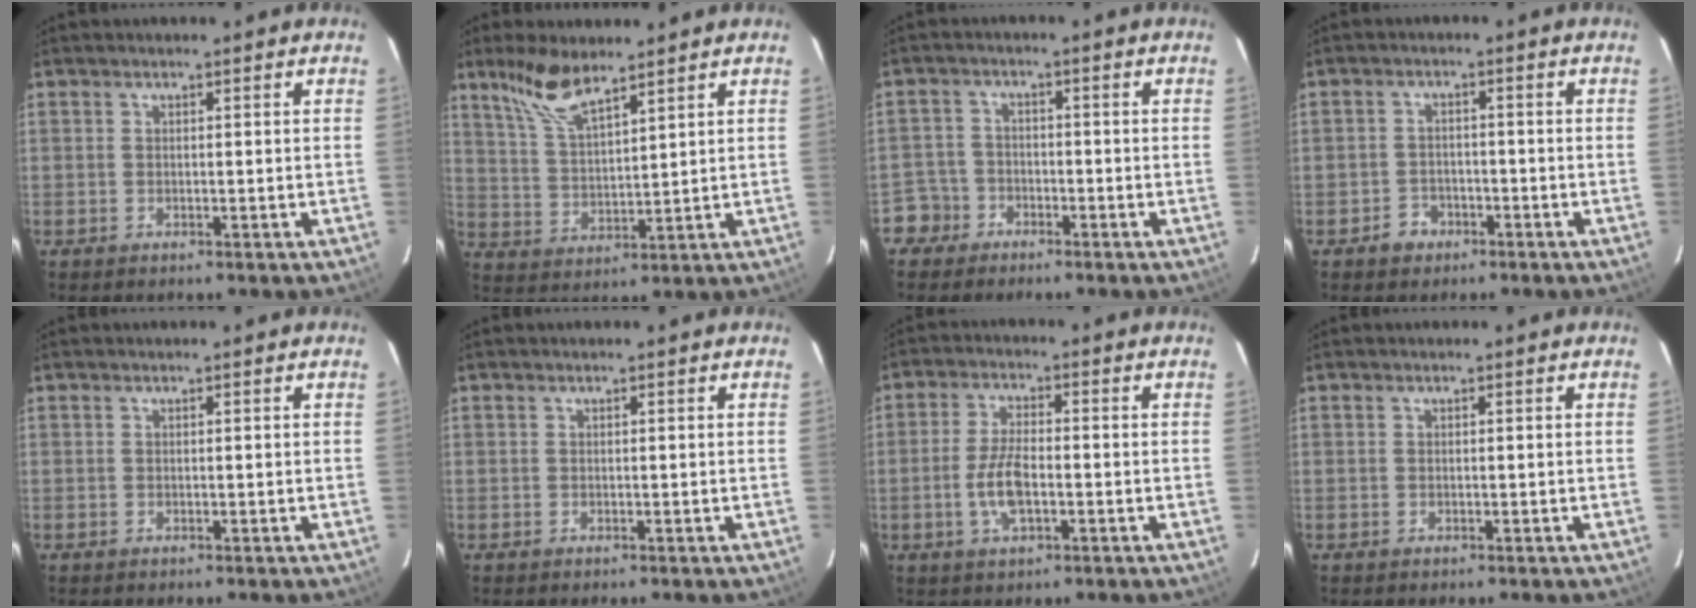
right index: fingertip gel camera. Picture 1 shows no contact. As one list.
[{"total": 8.8, "force": [6.7, 2.4, 5.2], "torque": [-0.107, 0.010, 0.142]}, {"total": 4.4, "force": [-2.7, 3.4, -0.4], "torque": [0.008, 0.021, -0.056]}, {"total": 3.6, "force": [-2.2, 2.9, 0.5], "torque": [-0.017, 0.011, -0.033]}, {"total": 0.0}, {"total": 0.0}, {"total": 6.8, "force": [-2.0, 2.7, 5.9], "torque": [-0.125, -0.001, -0.037]}, {"total": 0.0}]